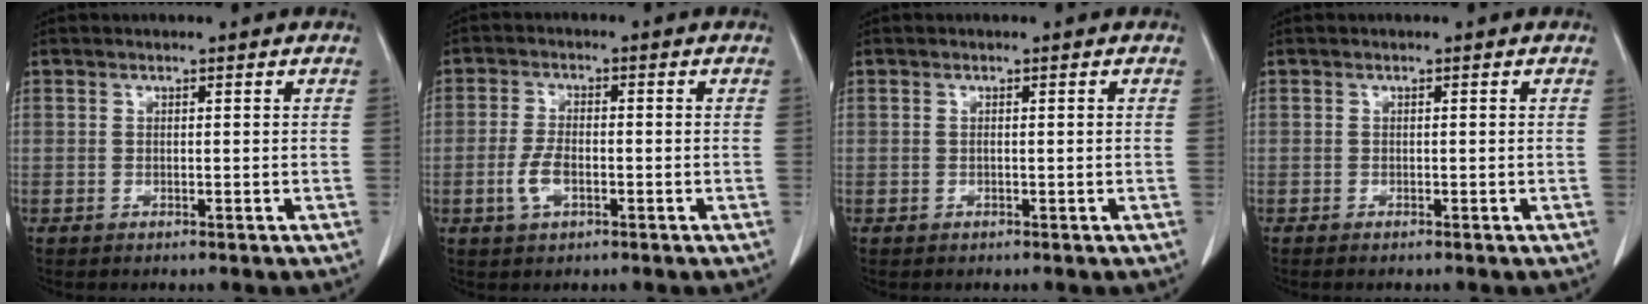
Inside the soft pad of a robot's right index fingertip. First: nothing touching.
{"total": 4.2, "force": [-1.5, 1.8, 3.4], "torque": [-0.076, 0.001, -0.028]}
{"total": 0.5, "force": [0.0, 0.1, 0.5], "torque": [-0.013, 0.000, 0.002]}
{"total": 0.5, "force": [-0.4, 0.0, 0.3], "torque": [-0.012, -0.002, -0.007]}